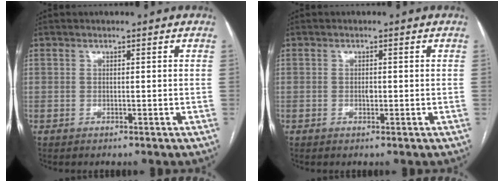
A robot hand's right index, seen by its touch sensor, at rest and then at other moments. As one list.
[{"total": 1.4, "force": [-0.3, 0.5, 1.3], "torque": [-0.023, 0.001, -0.005]}]